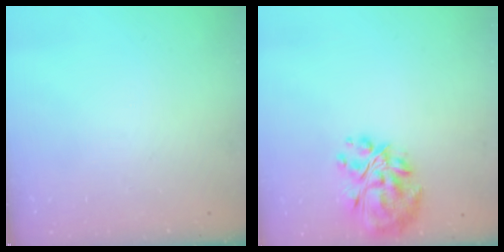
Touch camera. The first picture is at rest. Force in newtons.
{"total": 14.0, "press": 13.1, "slide": 4.9}